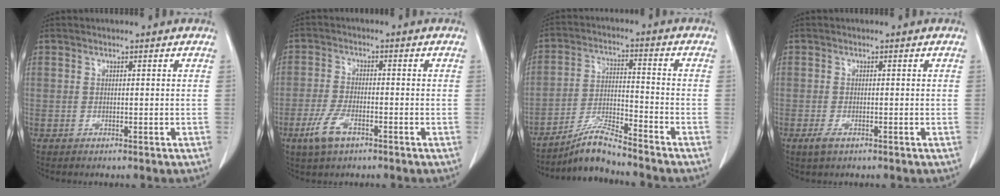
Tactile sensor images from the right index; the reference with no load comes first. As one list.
[{"total": 5.3, "force": [-2.9, 1.9, 4.0], "torque": [-0.089, -0.005, -0.053]}, {"total": 7.2, "force": [-6.7, -0.5, 2.6], "torque": [-0.055, -0.009, -0.120]}, {"total": 1.7, "force": [-0.9, 0.6, 1.3], "torque": [-0.027, -0.002, -0.012]}]